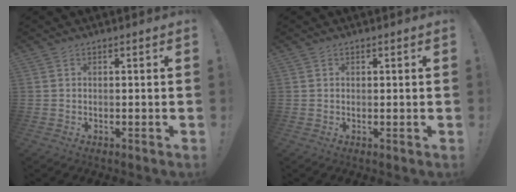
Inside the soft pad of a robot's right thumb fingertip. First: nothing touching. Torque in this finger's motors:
{"motor_torque": [0.30, -0.07, -0.91, 0.30, 0.16]}